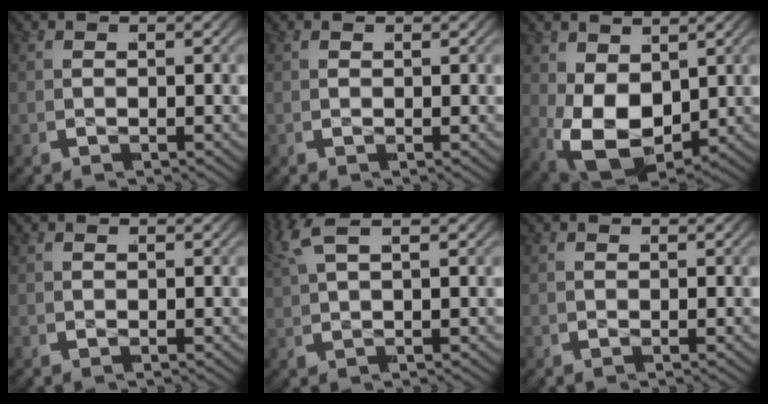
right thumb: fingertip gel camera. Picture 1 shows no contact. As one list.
[{"total": 0.0}, {"total": 9.2, "force": [-1.5, 6.5, 6.3], "torque": [-0.163, -0.060, -0.001]}, {"total": 0.0}, {"total": 2.2, "force": [1.9, -0.5, 1.1], "torque": [-0.029, 0.017, 0.032]}, {"total": 0.0}]